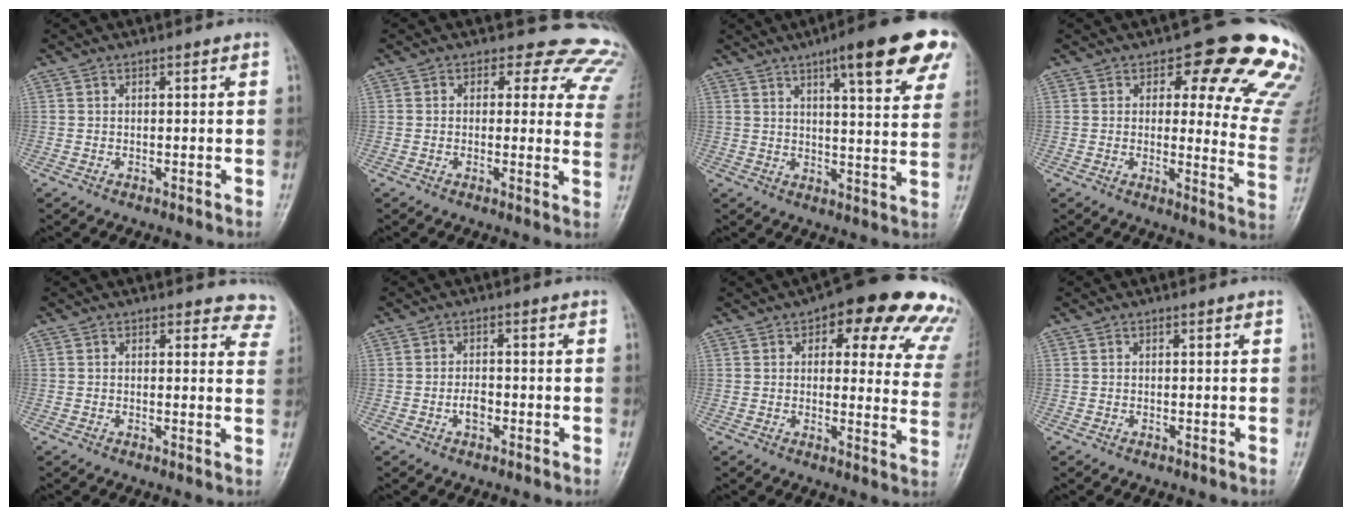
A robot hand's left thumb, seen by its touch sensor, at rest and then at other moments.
{"total": 13.4, "force": [10.0, 7.5, 5.0], "torque": [0.006, -0.039, 0.076]}
{"total": 17.9, "force": [10.0, 3.7, 14.3], "torque": [-0.156, -0.030, 0.127]}
{"total": 17.2, "force": [11.1, 7.1, 11.1], "torque": [-0.065, -0.065, 0.107]}
{"total": 6.7, "force": [6.1, 2.7, -0.2], "torque": [0.060, -0.028, 0.029]}
{"total": 2.6, "force": [-1.1, 1.5, 1.8], "torque": [-0.017, 0.006, -0.020]}
{"total": 21.5, "force": [13.3, 8.7, 14.5], "torque": [-0.119, -0.030, 0.141]}
{"total": 0.0}